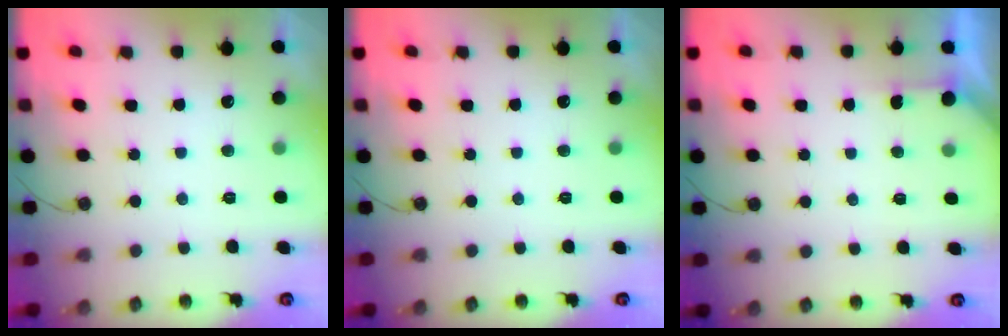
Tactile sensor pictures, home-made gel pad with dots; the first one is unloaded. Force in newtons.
{"total": 0.0}
{"total": 2.7, "press": 2.7, "slide": 0.3}